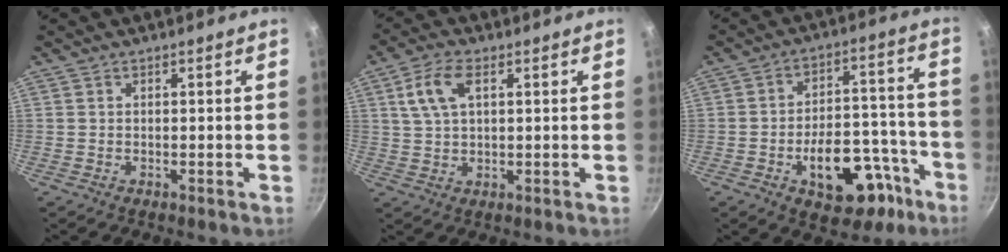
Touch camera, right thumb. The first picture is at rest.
{"total": 7.4, "force": [2.5, 4.0, 5.8], "torque": [-0.110, 0.007, 0.045]}
{"total": 18.0, "force": [-8.3, 10.1, 12.3], "torque": [-0.128, 0.067, -0.104]}